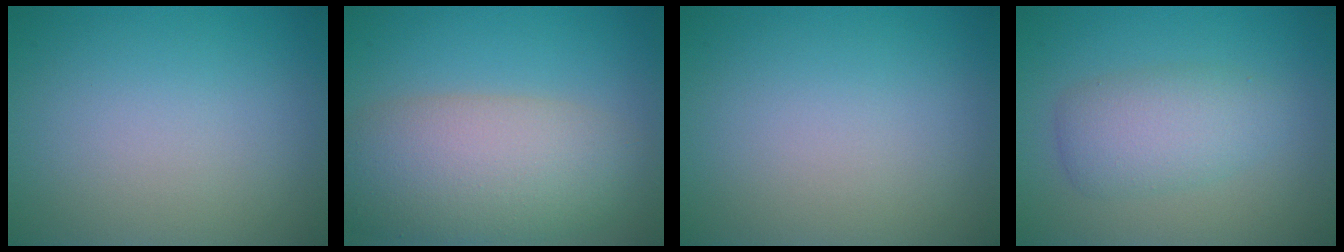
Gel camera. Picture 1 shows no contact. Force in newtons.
{"total": 8.5, "press": 8.5, "slide": 0.8}
{"total": 0.0}
{"total": 3.8, "press": 3.8, "slide": 0.1}